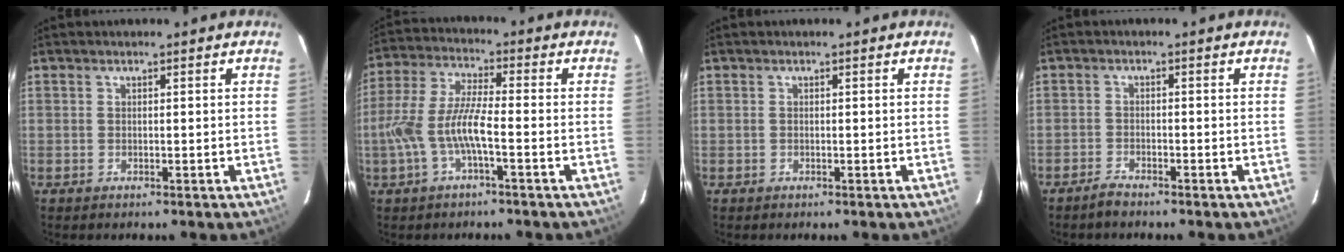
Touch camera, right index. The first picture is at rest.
{"total": 9.4, "force": [-3.1, 1.7, 8.8], "torque": [-0.194, 0.004, -0.055]}
{"total": 0.0}
{"total": 2.3, "force": [-2.1, 0.5, 0.5], "torque": [-0.025, -0.002, -0.042]}